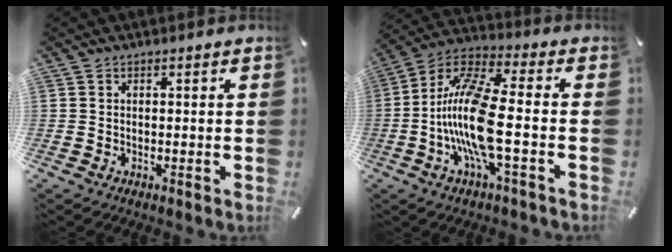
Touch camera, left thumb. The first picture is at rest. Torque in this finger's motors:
{"motor_torque": [-0.43, 2.47, 1.30, -0.50, 0.65]}